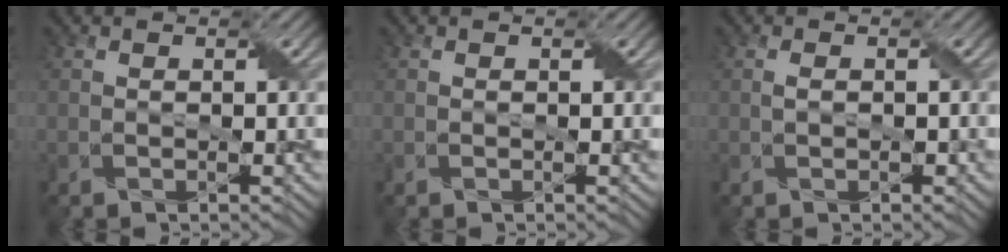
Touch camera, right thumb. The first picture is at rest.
{"total": 0.0}
{"total": 1.0, "force": [0.0, 0.6, 0.9], "torque": [-0.022, 0.003, 0.002]}